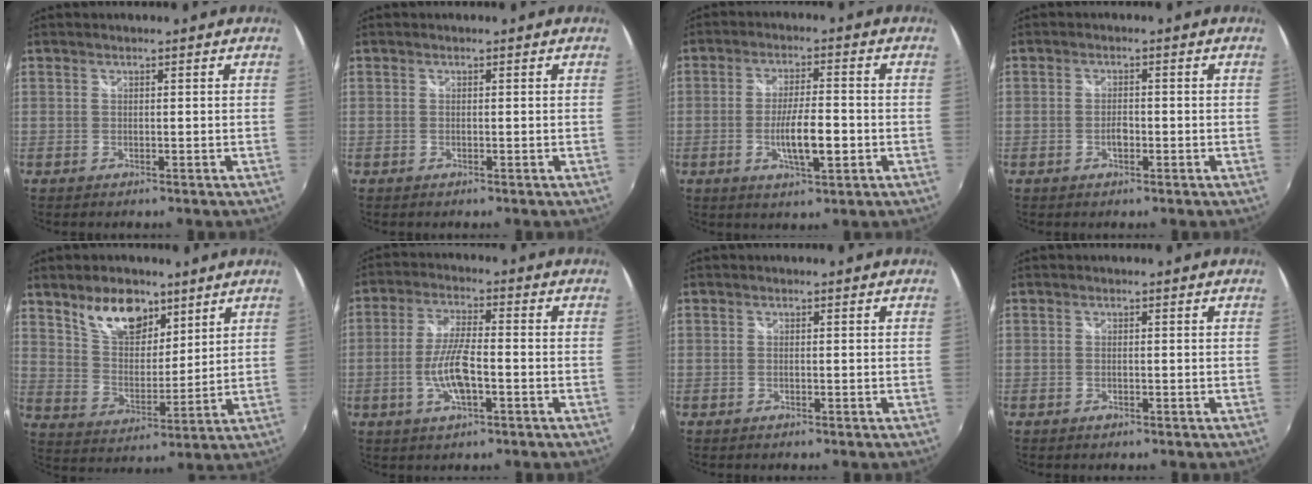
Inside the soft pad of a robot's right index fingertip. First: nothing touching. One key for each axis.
{"total": 0.0}
{"total": 7.8, "fx": -2.1, "fy": 1.6, "fz": 7.3, "tx": -0.136, "ty": -0.006, "tz": -0.032}
{"total": 1.8, "fx": -0.8, "fy": 1.0, "fz": 1.3, "tx": -0.025, "ty": 0.003, "tz": -0.013}
{"total": 11.4, "fx": 7.4, "fy": 6.1, "fz": 6.2, "tx": -0.102, "ty": 0.008, "tz": 0.140}
{"total": 8.3, "fx": -2.5, "fy": 2.2, "fz": 7.6, "tx": -0.153, "ty": 0.001, "tz": -0.047}
{"total": 0.0}
{"total": 0.6, "fx": -0.4, "fy": 0.3, "fz": 0.3, "tx": -0.005, "ty": -0.001, "tz": -0.006}